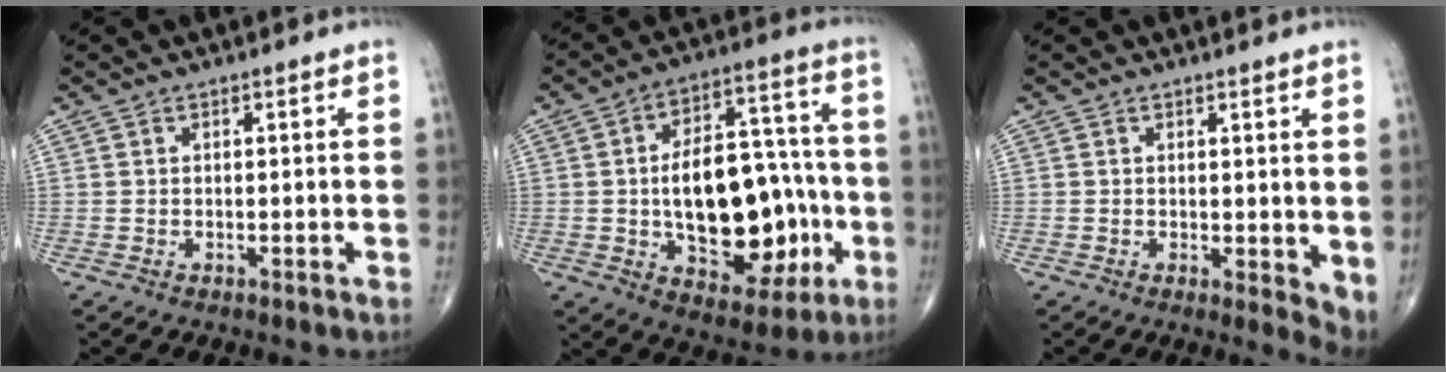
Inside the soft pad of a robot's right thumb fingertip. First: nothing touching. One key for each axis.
{"total": 23.1, "fx": -3.6, "fy": 13.1, "fz": 18.7, "tx": -0.244, "ty": 0.037, "tz": -0.036}
{"total": 4.1, "fx": 0.8, "fy": 1.6, "fz": 3.6, "tx": -0.046, "ty": -0.014, "tz": 0.013}